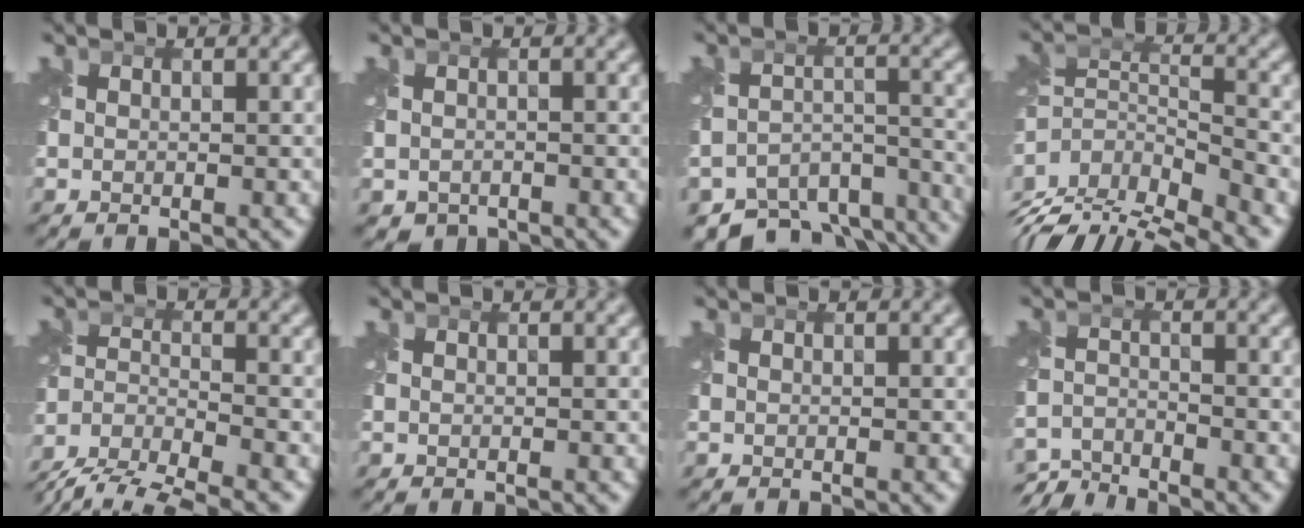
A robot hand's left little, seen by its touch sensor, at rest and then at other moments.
{"total": 1.3, "force": [-0.7, 1.0, 0.4], "torque": [-0.010, -0.011, -0.013]}
{"total": 9.1, "force": [-7.9, 3.7, 2.8], "torque": [-0.040, -0.021, -0.104]}
{"total": 9.4, "force": [-6.7, 3.8, 5.4], "torque": [-0.119, 0.001, -0.111]}
{"total": 9.1, "force": [-8.2, 2.1, 3.4], "torque": [-0.074, -0.028, -0.142]}
{"total": 0.0}
{"total": 0.0}
{"total": 4.5, "force": [-4.4, 0.7, 0.8], "torque": [-0.021, -0.016, -0.089]}